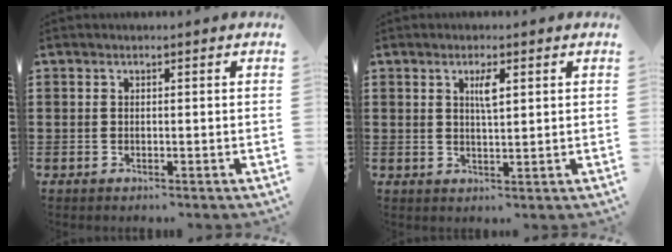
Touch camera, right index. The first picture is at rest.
{"total": 2.7, "force": [1.0, 0.6, 2.4], "torque": [-0.042, 0.001, 0.012]}